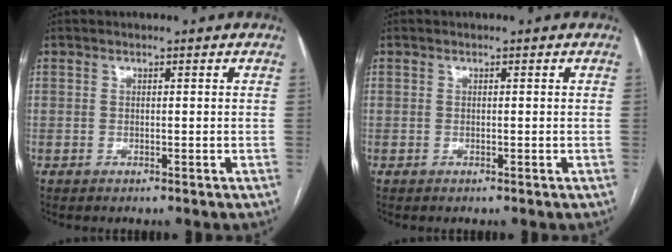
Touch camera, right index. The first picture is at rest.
{"total": 0.0}